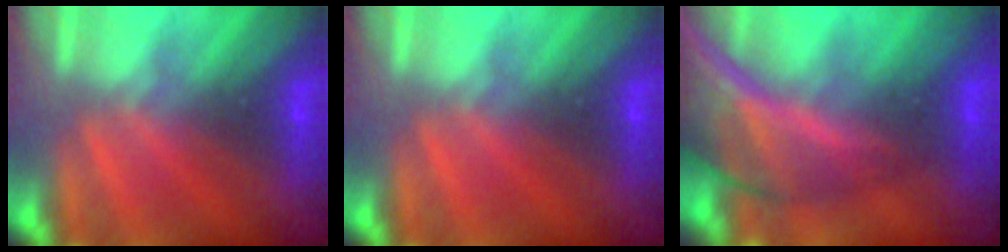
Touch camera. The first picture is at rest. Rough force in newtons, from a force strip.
{"total": 0.0}
{"total": 7.8}